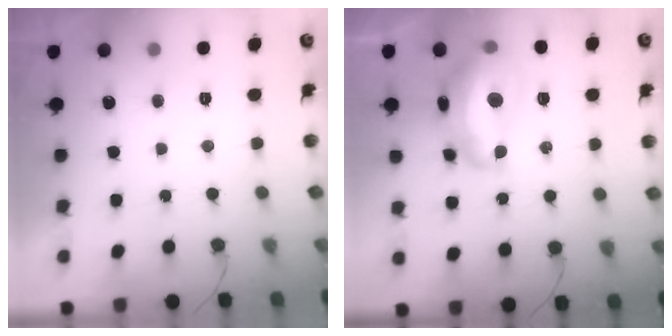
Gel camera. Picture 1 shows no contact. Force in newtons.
{"total": 16.0, "press": 15.9, "slide": 1.2}